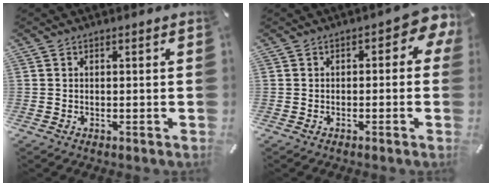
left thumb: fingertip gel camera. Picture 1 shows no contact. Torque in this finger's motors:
{"motor_torque": [0.38, 0.34, 0.71, 0.24, 0.04]}